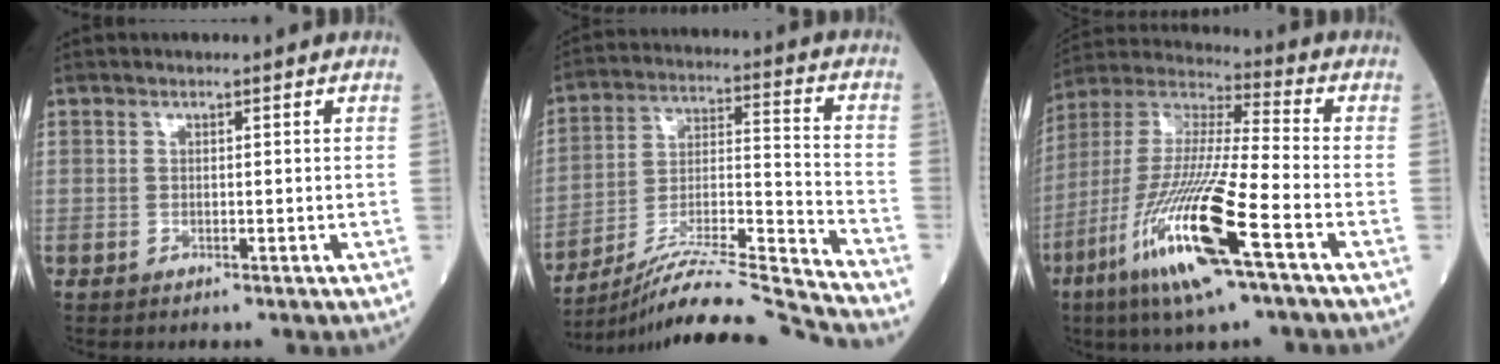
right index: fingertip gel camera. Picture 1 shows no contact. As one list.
[{"total": 20.3, "force": [-19.0, -2.9, 6.5], "torque": [-0.123, -0.009, -0.320]}, {"total": 19.1, "force": [-8.7, 1.3, 17.0], "torque": [-0.377, -0.040, -0.170]}]